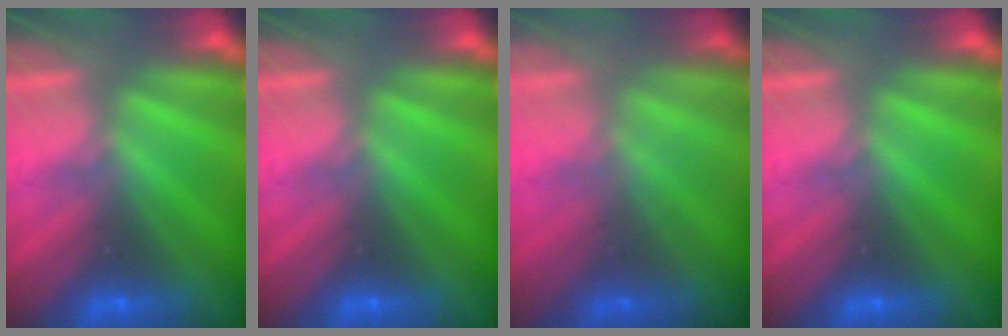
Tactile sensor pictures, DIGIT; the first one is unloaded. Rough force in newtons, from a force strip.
{"total": 0.0}
{"total": 1.3}
{"total": 0.0}